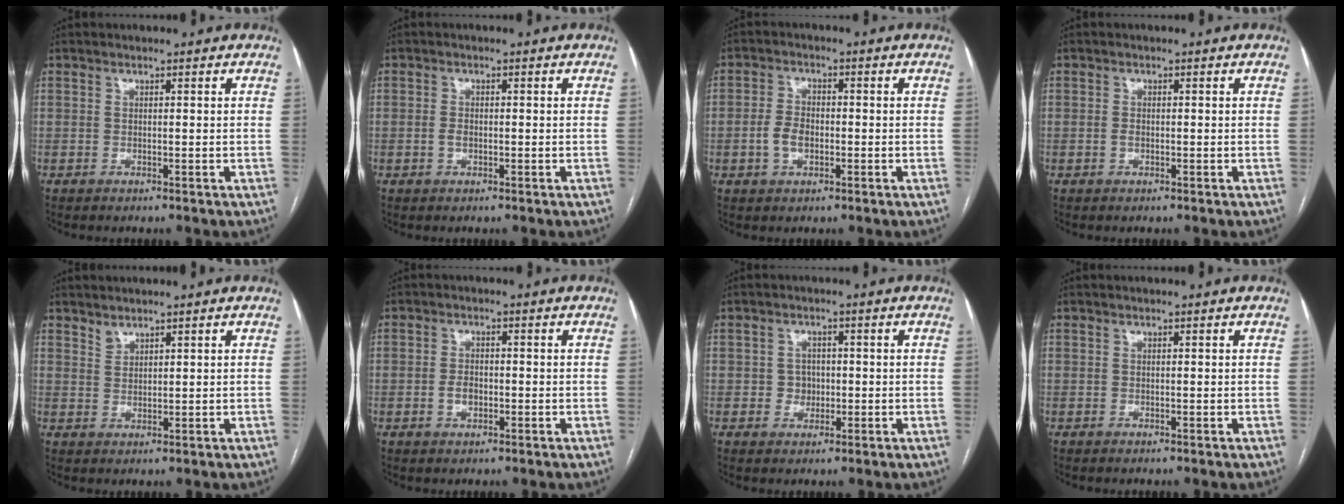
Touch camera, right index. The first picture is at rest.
{"total": 1.5, "force": [-0.4, 0.9, 1.2], "torque": [-0.024, 0.002, -0.007]}
{"total": 4.2, "force": [-1.1, 2.6, 3.1], "torque": [-0.068, 0.008, -0.020]}
{"total": 1.0, "force": [-0.3, 0.5, 0.8], "torque": [-0.018, 0.001, -0.006]}
{"total": 1.6, "force": [1.5, 0.5, 0.2], "torque": [0.001, -0.002, 0.030]}
{"total": 2.7, "force": [-0.8, 1.6, 2.0], "torque": [-0.040, 0.003, -0.013]}
{"total": 2.8, "force": [-0.4, 2.5, 1.0], "torque": [-0.008, 0.006, -0.003]}
{"total": 0.0}